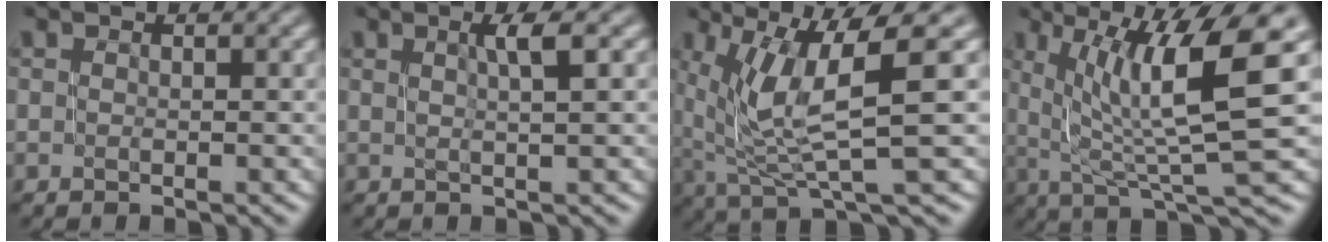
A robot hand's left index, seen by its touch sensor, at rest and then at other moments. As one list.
[{"total": 2.2, "force": [0.6, 0.3, 2.1], "torque": [-0.032, 0.004, 0.007]}, {"total": 8.0, "force": [2.1, 1.7, 7.6], "torque": [-0.134, 0.000, 0.040]}, {"total": 10.2, "force": [2.8, 2.1, 9.5], "torque": [-0.155, 0.006, 0.058]}]